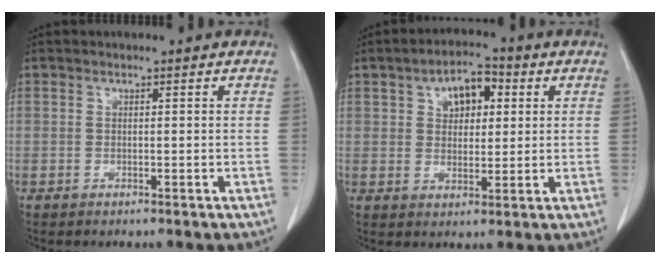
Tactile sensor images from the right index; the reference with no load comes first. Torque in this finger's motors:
{"motor_torque": [0.56, 0.52, 0.13, 0.05]}